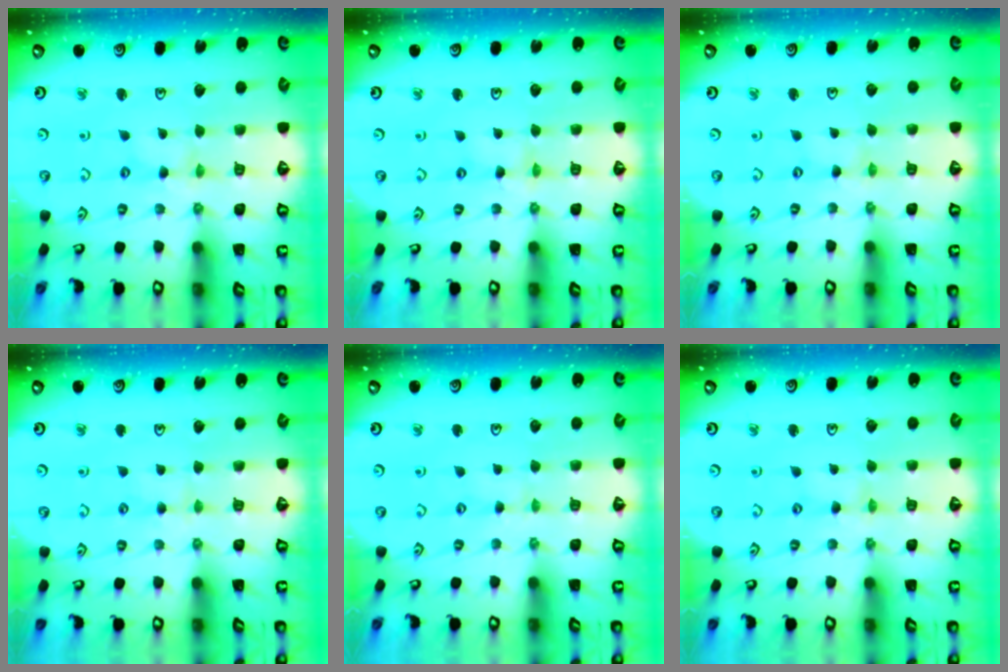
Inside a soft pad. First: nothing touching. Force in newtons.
{"total": 2.3, "press": 2.3, "slide": 0.3}
{"total": 0.0}
{"total": 2.8, "press": 2.8, "slide": 0.3}
{"total": 1.2, "press": 1.1, "slide": 0.2}
{"total": 2.7, "press": 2.7, "slide": 0.4}